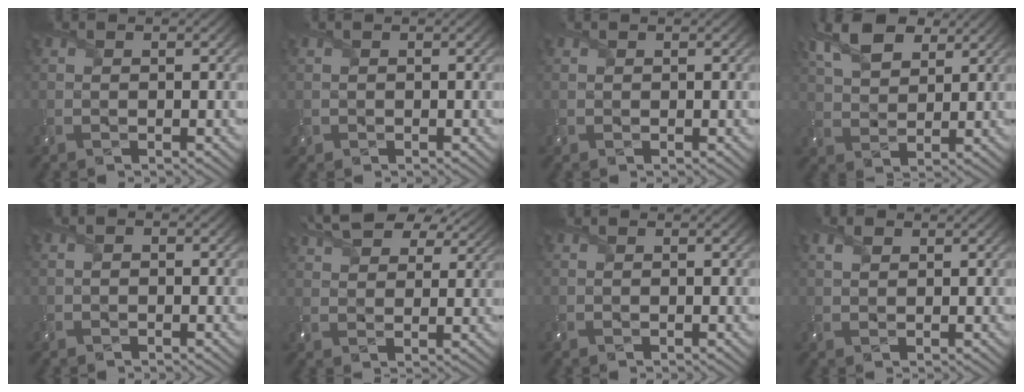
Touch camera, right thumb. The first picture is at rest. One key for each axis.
{"total": 1.2, "fx": 0.2, "fy": 1.2, "fz": 0.1, "tx": -0.007, "ty": -0.004, "tz": 0.002}
{"total": 0.8, "fx": 0.5, "fy": 0.5, "fz": 0.1, "tx": -0.004, "ty": 0.002, "tz": 0.012}
{"total": 8.1, "fx": 4.6, "fy": 4.5, "fz": 4.9, "tx": -0.124, "ty": 0.010, "tz": 0.090}
{"total": 0.8, "fx": -0.2, "fy": 0.6, "fz": 0.5, "tx": -0.012, "ty": -0.002, "tz": -0.008}
{"total": 10.9, "fx": 7.9, "fy": 4.7, "fz": 5.9, "tx": -0.139, "ty": 0.017, "tz": 0.120}
{"total": 0.0}
{"total": 1.6, "fx": 0.9, "fy": 0.9, "fz": 0.9, "tx": -0.023, "ty": 0.003, "tz": 0.017}